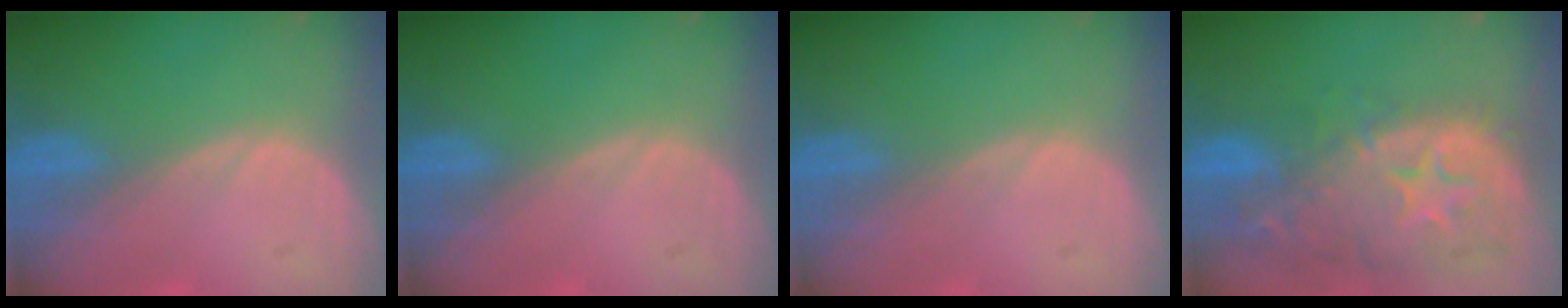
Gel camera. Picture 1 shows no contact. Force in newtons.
{"total": 0.0}
{"total": 0.0}
{"total": 14.0, "press": 11.3, "slide": 8.3}